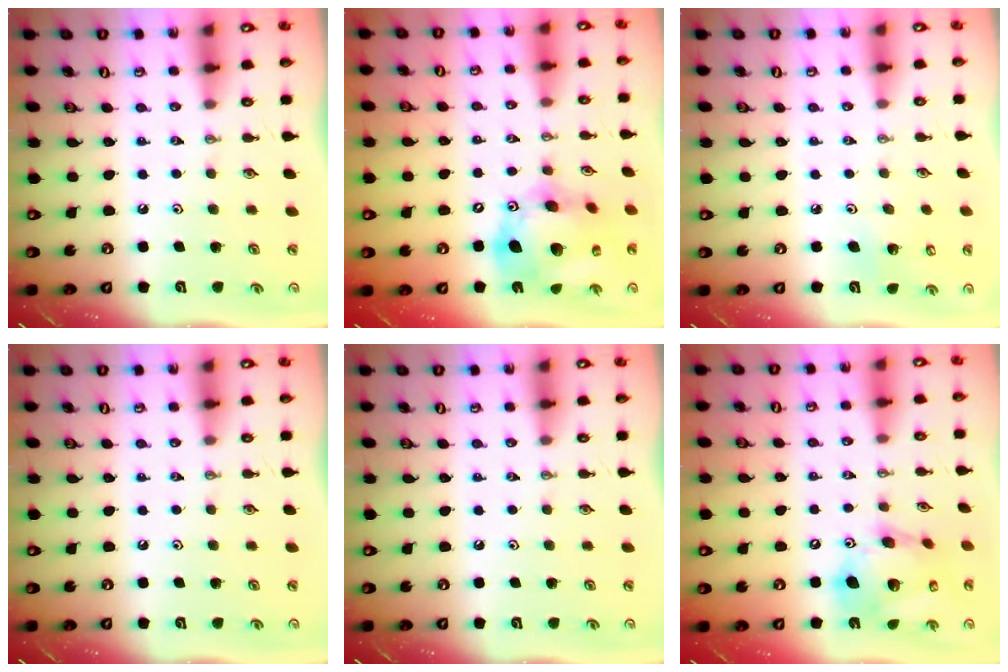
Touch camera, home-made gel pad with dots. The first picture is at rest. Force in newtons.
{"total": 20.4, "press": 20.2, "slide": 3.3}
{"total": 4.5, "press": 4.3, "slide": 1.2}
{"total": 0.0}
{"total": 0.0}
{"total": 17.9, "press": 17.7, "slide": 3.0}